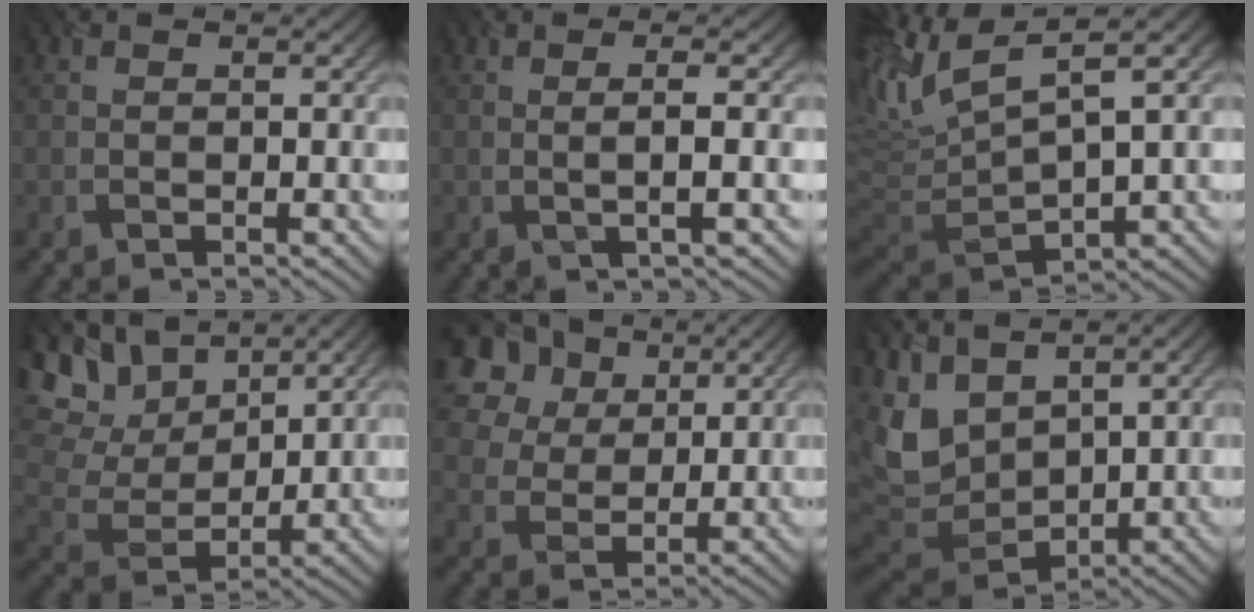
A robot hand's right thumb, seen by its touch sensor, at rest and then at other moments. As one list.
[{"total": 3.0, "force": [0.1, 0.4, 3.0], "torque": [-0.051, 0.007, -0.007]}, {"total": 11.3, "force": [4.6, 4.0, 9.6], "torque": [-0.229, 0.009, 0.088]}, {"total": 14.8, "force": [7.5, 9.7, 8.2], "torque": [-0.223, 0.043, 0.136]}, {"total": 16.4, "force": [9.1, 11.0, 8.1], "torque": [-0.231, 0.042, 0.189]}, {"total": 10.3, "force": [4.1, 6.7, 6.7], "torque": [-0.196, -0.002, 0.087]}]